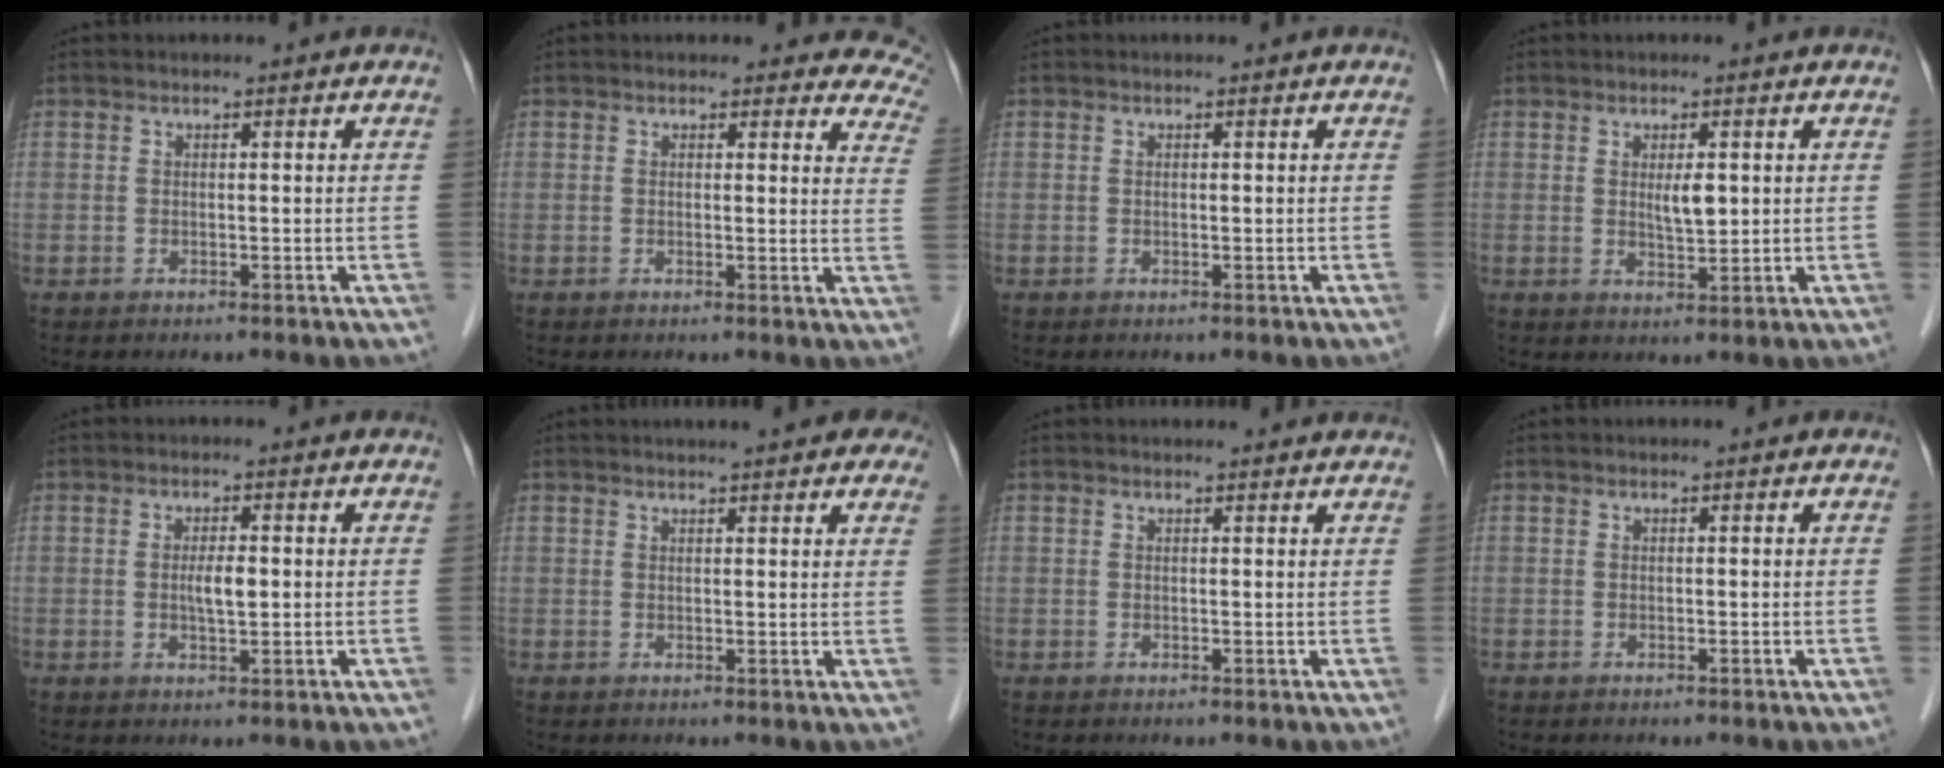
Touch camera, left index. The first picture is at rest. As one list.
[{"total": 8.4, "force": [7.6, 3.1, 2.0], "torque": [0.025, -0.021, 0.040]}, {"total": 0.0}, {"total": 3.0, "force": [0.6, 1.0, 2.8], "torque": [-0.048, -0.002, 0.014]}, {"total": 2.9, "force": [0.0, 0.8, 2.8], "torque": [-0.051, 0.000, 0.002]}, {"total": 11.6, "force": [9.3, 2.5, 6.6], "torque": [-0.074, 0.020, 0.099]}, {"total": 3.5, "force": [3.4, 0.5, 0.7], "torque": [-0.013, 0.009, 0.032]}, {"total": 0.0}]